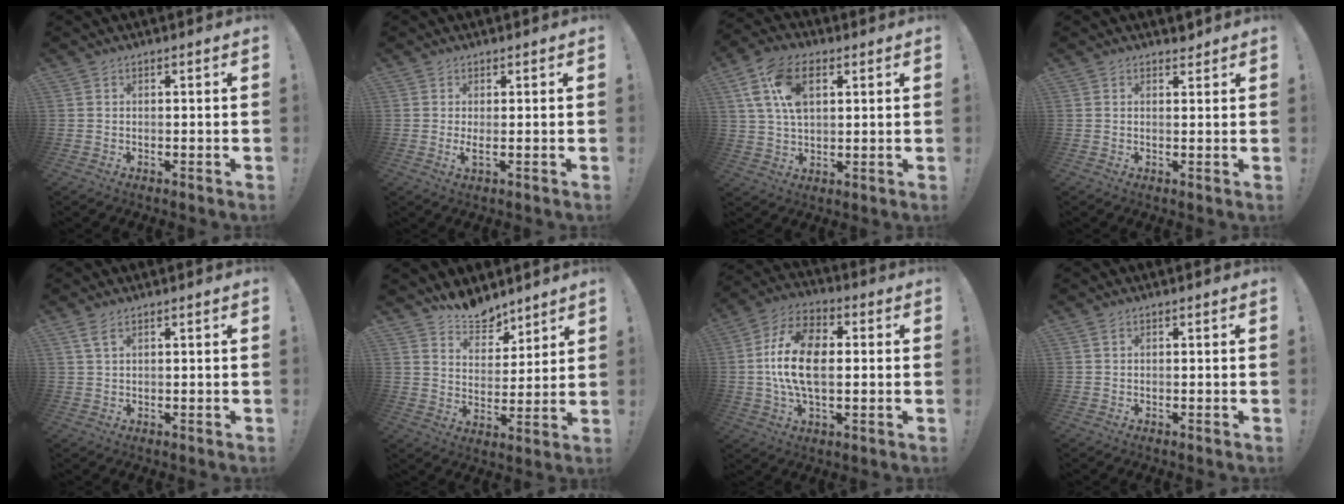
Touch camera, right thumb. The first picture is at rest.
{"total": 2.3, "force": [0.6, -0.1, 2.2], "torque": [-0.029, -0.014, 0.008]}
{"total": 14.4, "force": [4.7, 8.7, 10.5], "torque": [-0.209, 0.004, 0.092]}
{"total": 1.6, "force": [1.5, 0.4, 0.4], "torque": [0.008, -0.013, 0.024]}
{"total": 3.1, "force": [1.7, 1.2, 2.3], "torque": [-0.055, 0.003, 0.032]}
{"total": 9.4, "force": [8.1, 4.3, 1.7], "torque": [-0.026, -0.066, 0.154]}
{"total": 15.3, "force": [0.3, 8.9, 12.5], "torque": [-0.220, 0.008, 0.003]}
{"total": 0.7, "force": [0.3, 0.3, 0.6], "torque": [-0.011, 0.000, 0.005]}